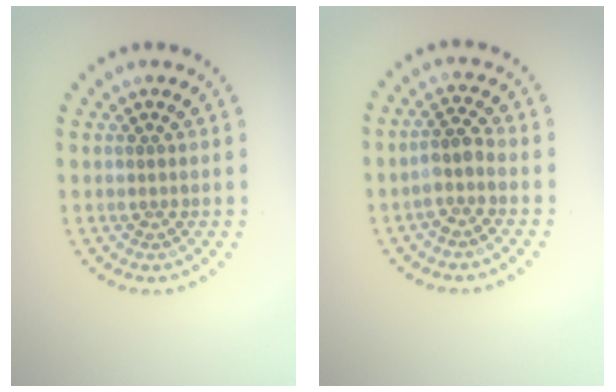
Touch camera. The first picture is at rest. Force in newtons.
{"total": 2.2, "press": 1.8, "slide": 1.2}